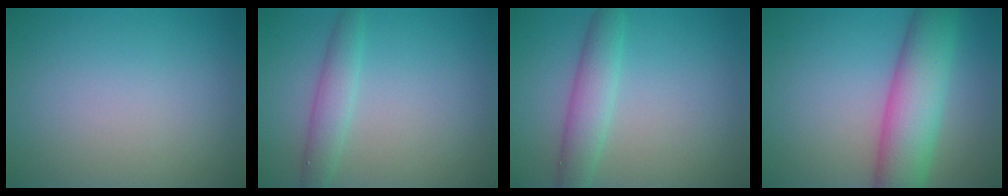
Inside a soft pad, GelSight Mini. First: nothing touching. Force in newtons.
{"total": 2.4, "press": 2.4, "slide": 0.1}
{"total": 3.4, "press": 3.4, "slide": 0.1}
{"total": 7.7, "press": 7.7, "slide": 0.3}